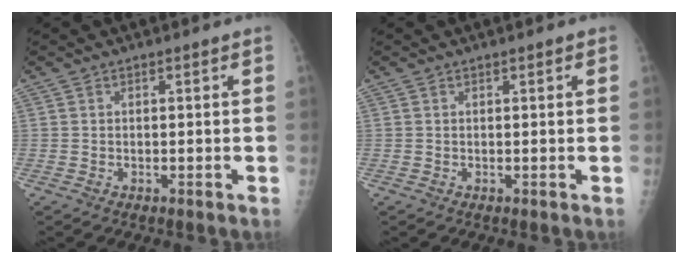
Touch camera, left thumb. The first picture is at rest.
{"total": 0.6, "force": [0.4, 0.3, 0.4], "torque": [-0.006, 0.000, 0.003]}